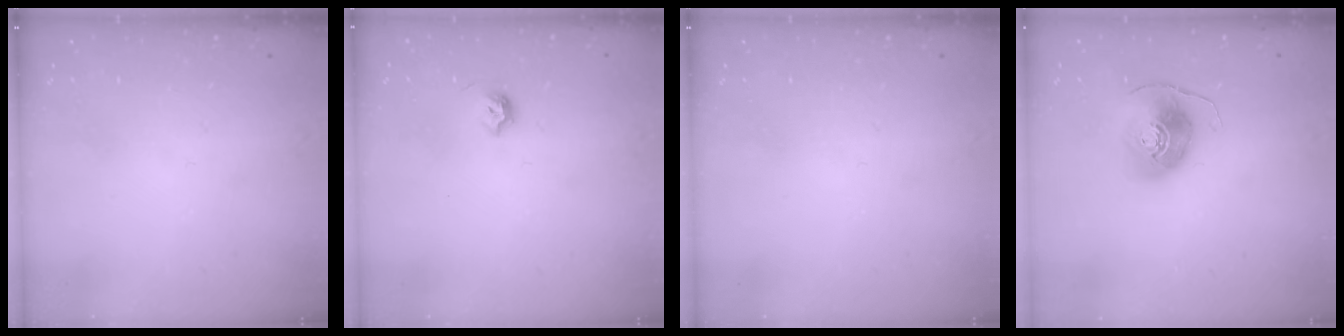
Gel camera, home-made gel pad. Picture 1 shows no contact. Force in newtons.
{"total": 5.5, "press": 5.4, "slide": 0.9}
{"total": 0.0}
{"total": 9.9, "press": 9.8, "slide": 1.1}